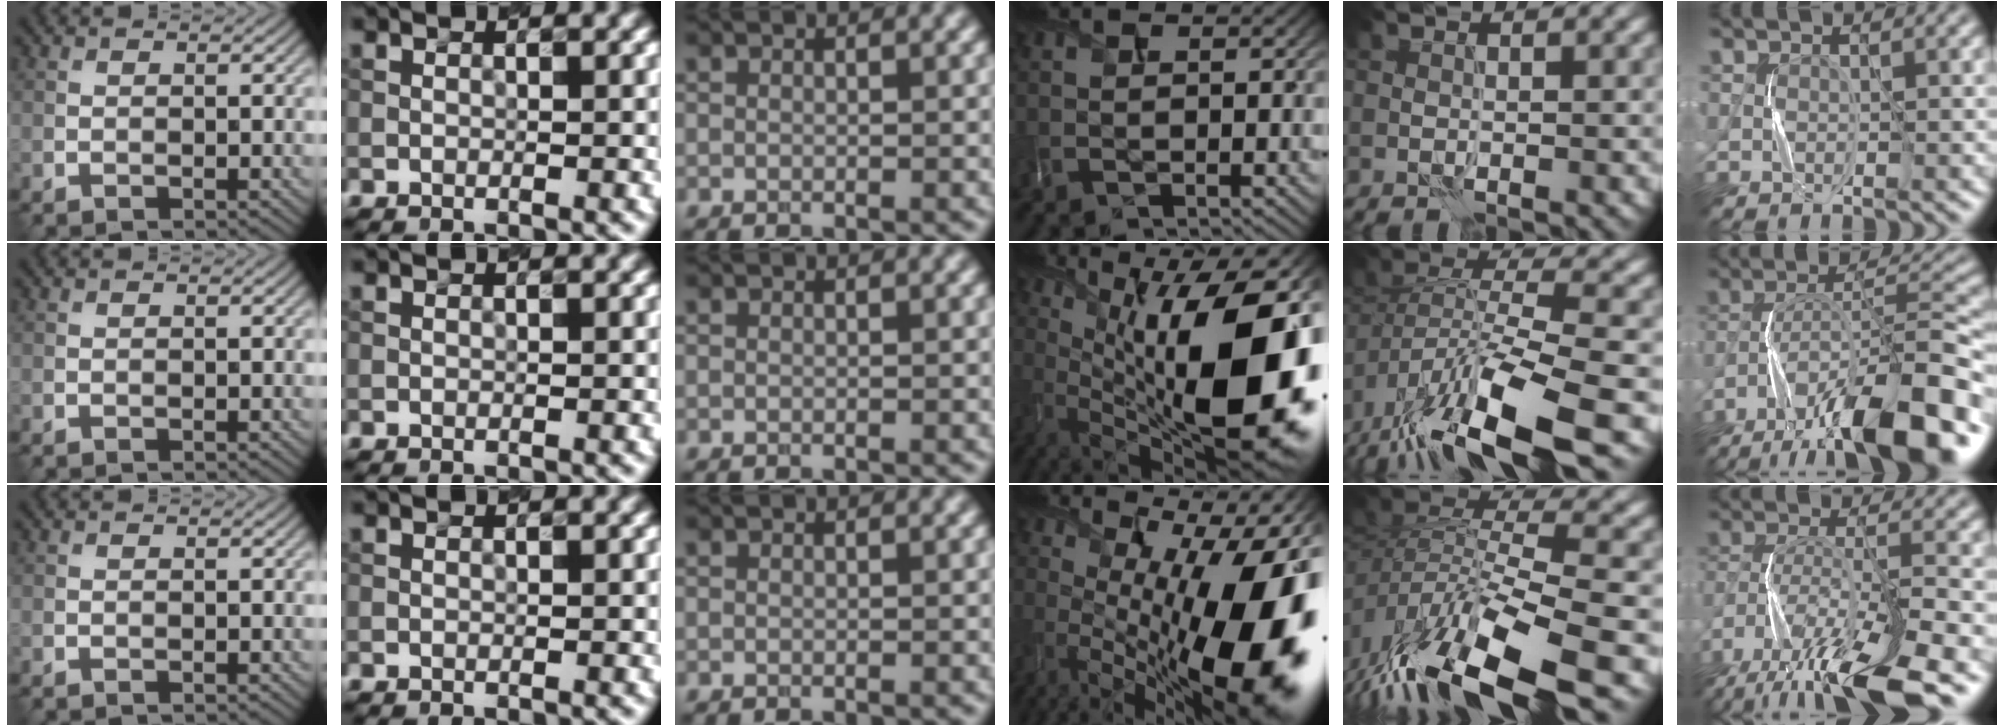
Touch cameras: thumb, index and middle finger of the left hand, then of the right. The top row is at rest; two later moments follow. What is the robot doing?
{"motion": "press", "object": "grip strengthener"}